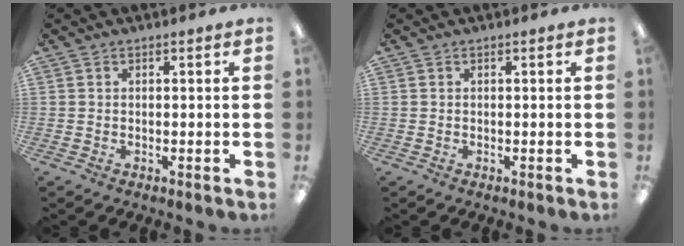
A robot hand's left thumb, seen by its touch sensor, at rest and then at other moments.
{"total": 0.0}